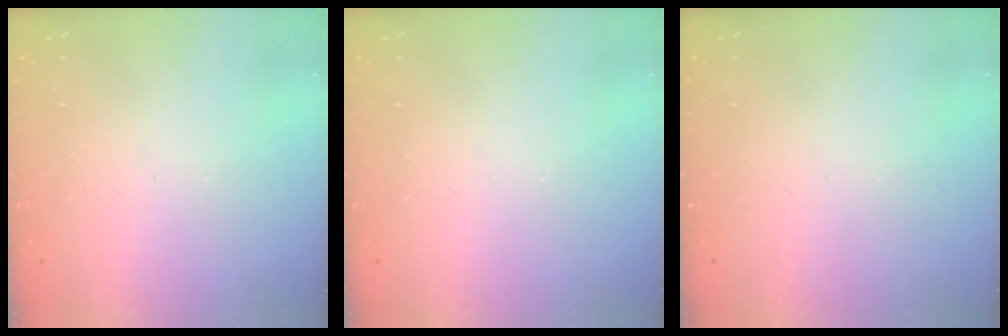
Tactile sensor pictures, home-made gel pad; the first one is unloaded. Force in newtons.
{"total": 0.0}
{"total": 0.0}